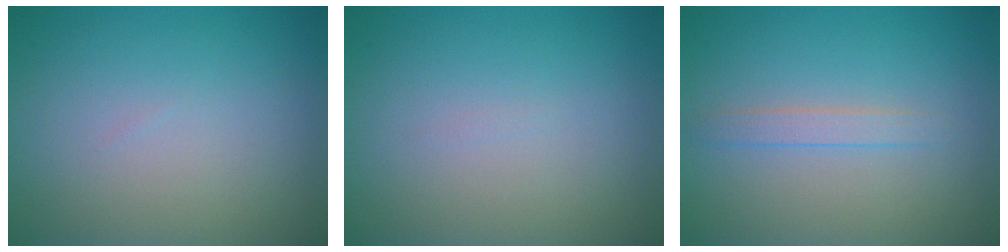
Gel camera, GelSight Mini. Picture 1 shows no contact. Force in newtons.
{"total": 0.0}
{"total": 1.3, "press": 1.3, "slide": 0.0}